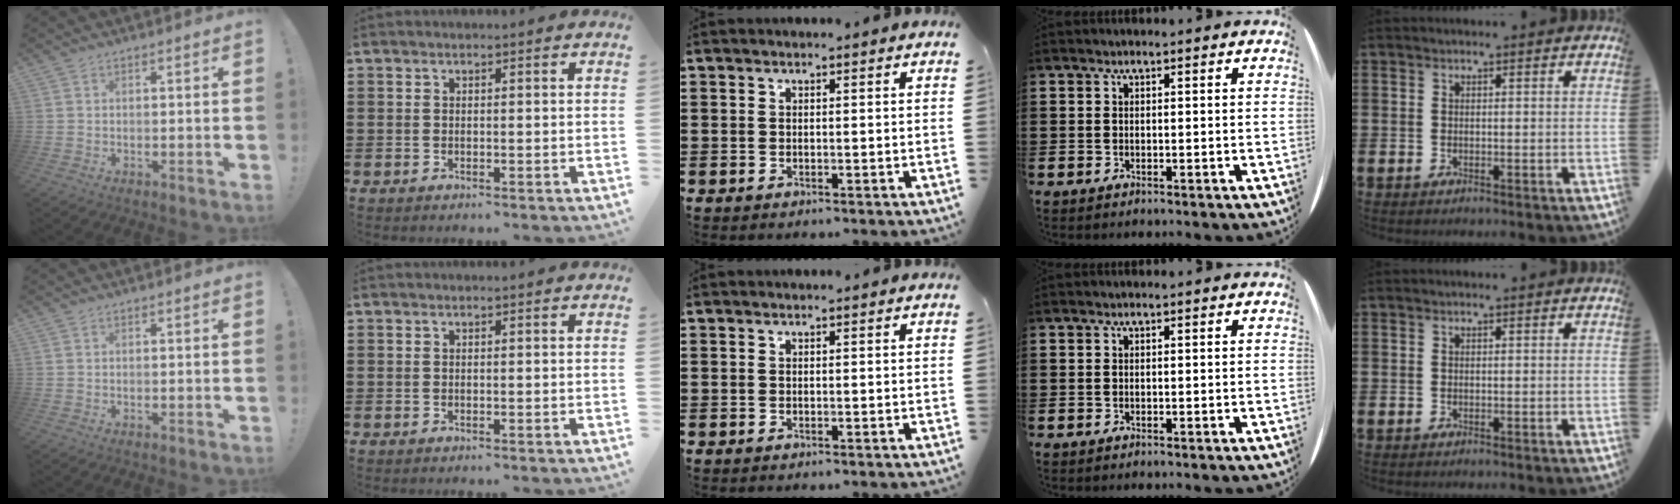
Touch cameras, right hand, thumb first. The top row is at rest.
{}